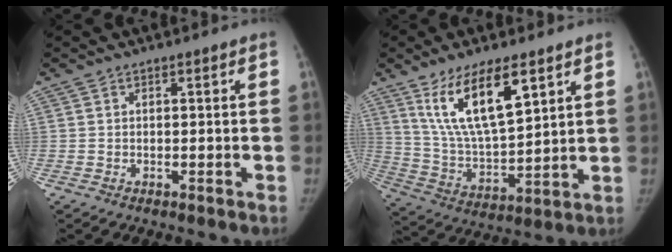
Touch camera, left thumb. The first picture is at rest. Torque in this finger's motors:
{"motor_torque": [1.97, 1.25, 1.27, -1.50, 0.51]}